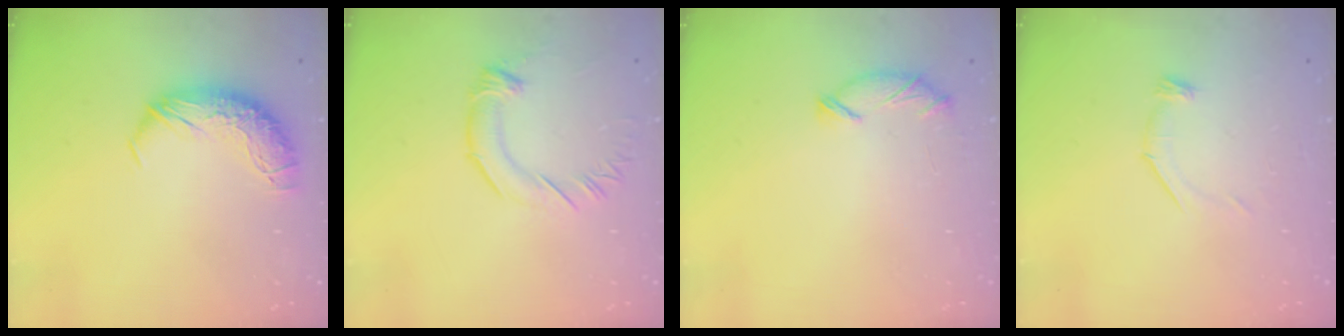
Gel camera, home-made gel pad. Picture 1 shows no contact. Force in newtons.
{"total": 2.5, "press": 2.4, "slide": 0.7}
{"total": 6.2, "press": 6.2, "slide": 0.6}
{"total": 6.9, "press": 6.8, "slide": 1.1}